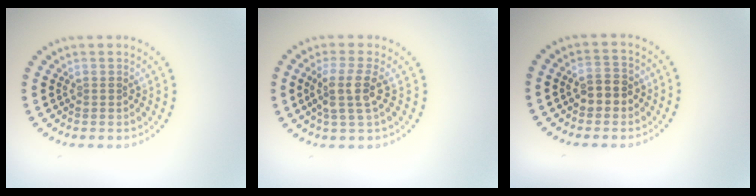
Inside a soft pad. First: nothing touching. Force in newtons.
{"total": 3.1, "press": 2.5, "slide": 2.0}
{"total": 2.5, "press": 2.4, "slide": 0.5}